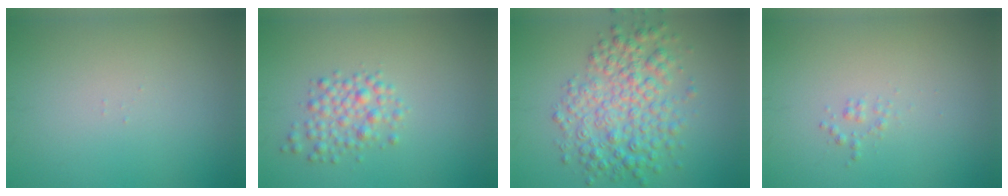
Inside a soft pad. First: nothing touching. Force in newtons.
{"total": 2.6, "press": 2.6, "slide": 0.1}
{"total": 5.9, "press": 5.9, "slide": 0.0}
{"total": 0.7, "press": 0.7, "slide": 0.0}